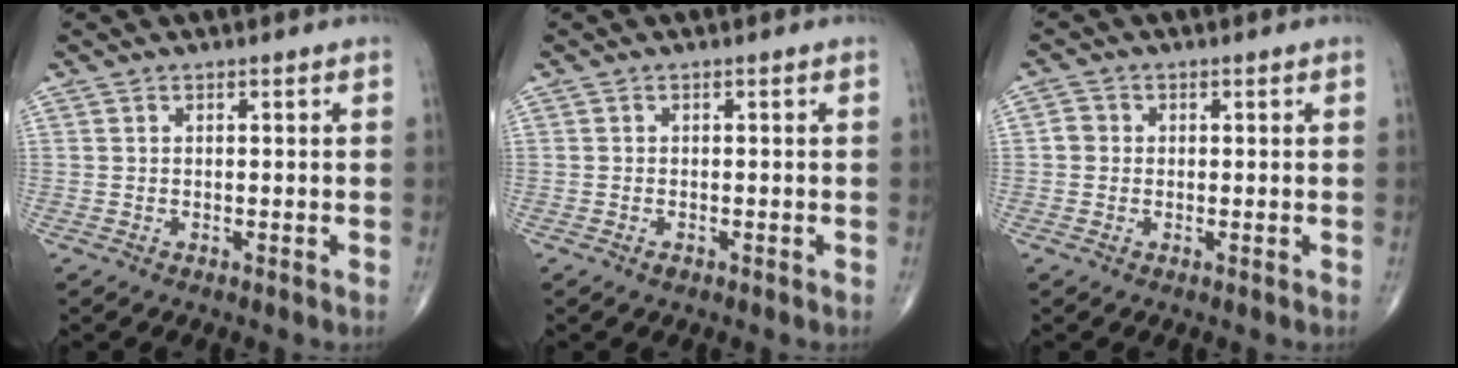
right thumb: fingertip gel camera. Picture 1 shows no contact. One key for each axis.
{"total": 0.6, "fx": -0.4, "fy": 0.3, "fz": 0.3, "tx": -0.004, "ty": 0.001, "tz": -0.006}
{"total": 2.1, "fx": -0.1, "fy": 1.9, "fz": 0.7, "tx": -0.002, "ty": 0.006, "tz": -0.005}